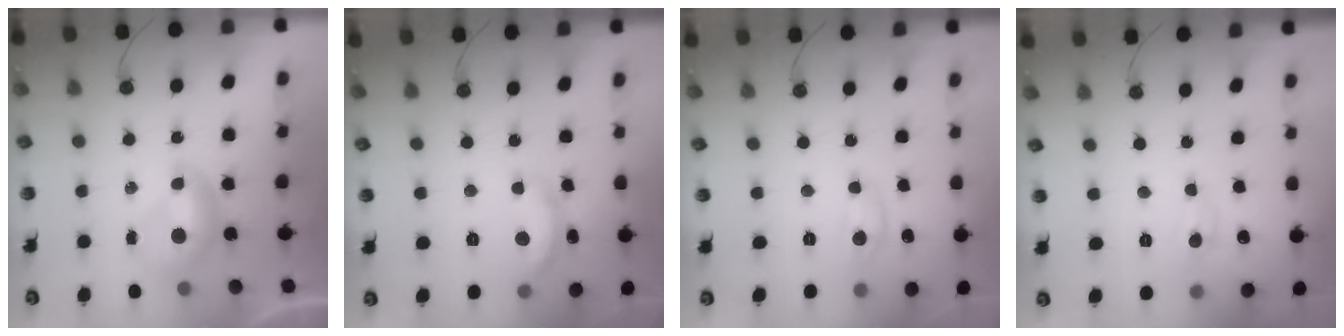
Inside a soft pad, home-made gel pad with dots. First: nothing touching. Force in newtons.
{"total": 6.8, "press": 6.8, "slide": 0.7}
{"total": 2.6, "press": 2.6, "slide": 0.2}
{"total": 0.0}